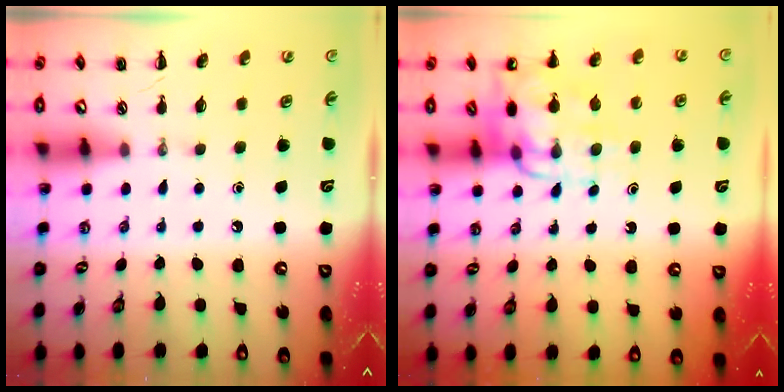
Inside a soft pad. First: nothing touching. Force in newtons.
{"total": 11.3, "press": 11.2, "slide": 1.8}